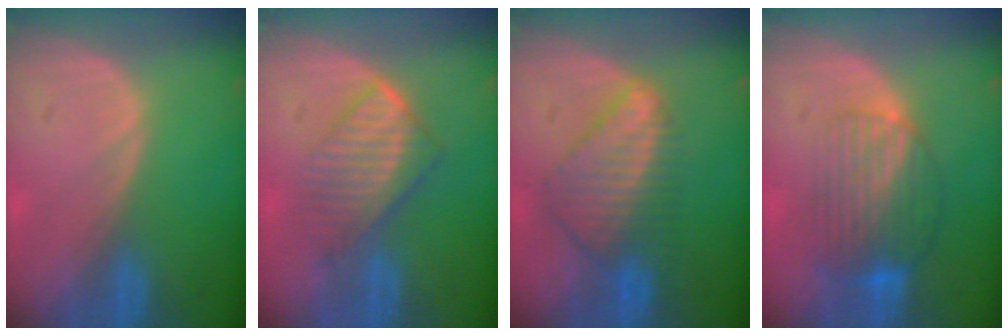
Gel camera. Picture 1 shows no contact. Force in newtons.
{"total": 6.4, "press": 6.3, "slide": 1.4}
{"total": 8.1, "press": 7.2, "slide": 3.7}
{"total": 8.4, "press": 7.2, "slide": 4.4}